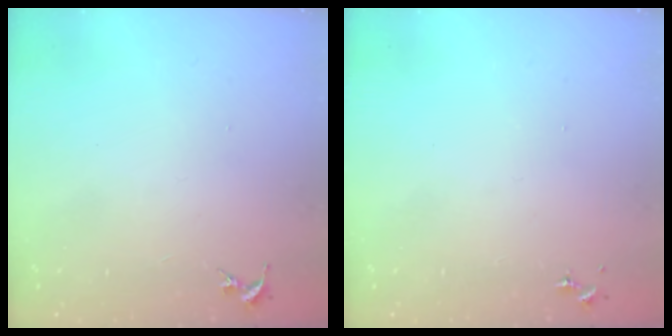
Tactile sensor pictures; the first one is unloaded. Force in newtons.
{"total": 0.0}